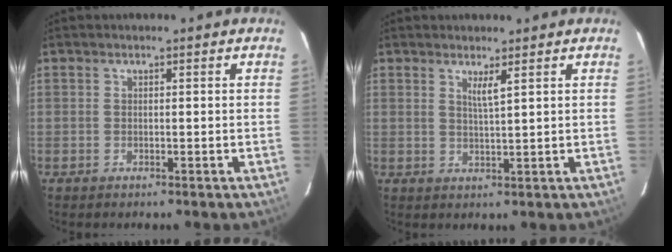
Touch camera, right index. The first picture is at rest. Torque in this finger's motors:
{"motor_torque": [-0.20, -0.01, -0.02, 0.01]}